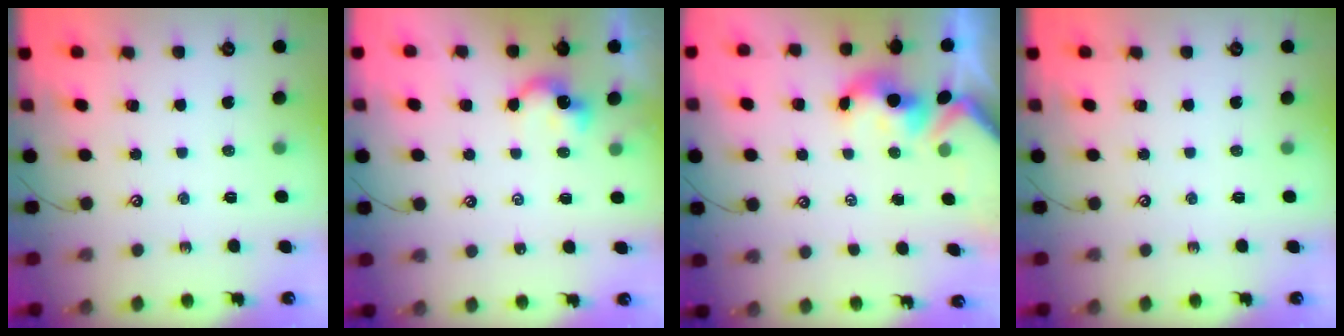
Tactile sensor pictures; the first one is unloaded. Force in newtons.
{"total": 2.5, "press": 2.5, "slide": 0.3}
{"total": 1.8, "press": 1.6, "slide": 0.8}
{"total": 0.0}